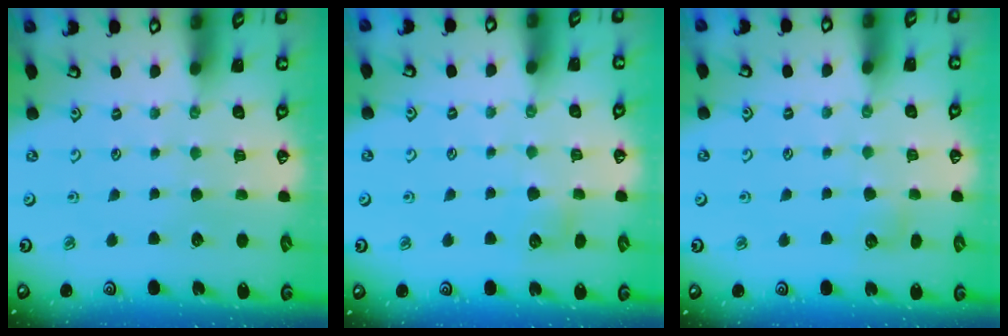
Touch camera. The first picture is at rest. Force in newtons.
{"total": 6.6, "press": 6.6, "slide": 0.5}
{"total": 4.6, "press": 4.5, "slide": 0.7}